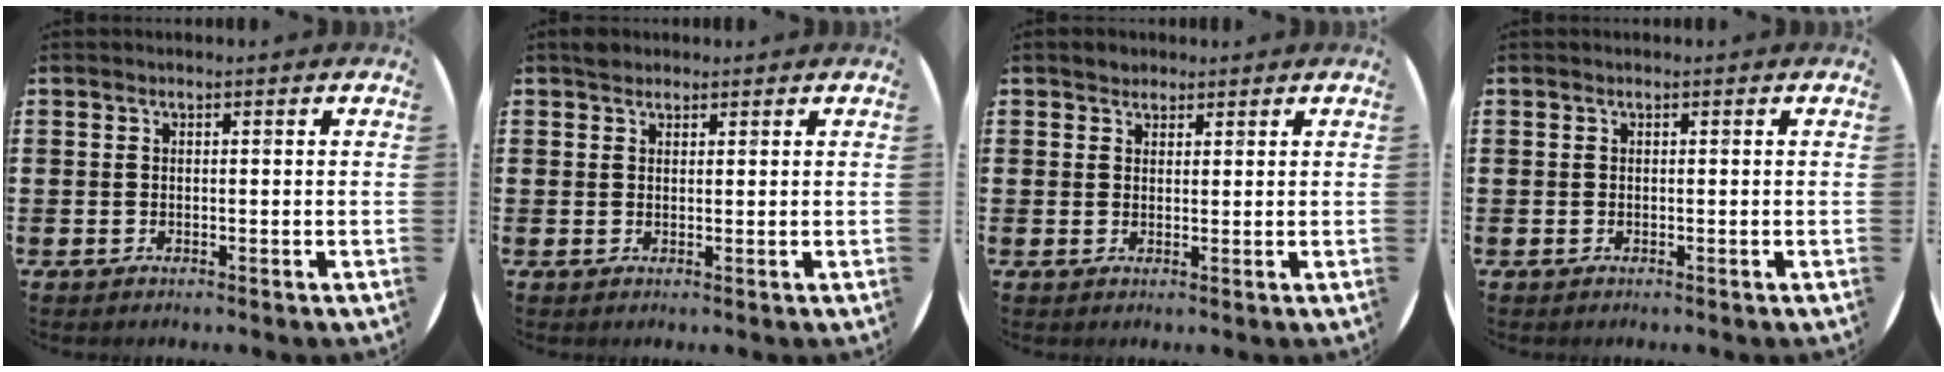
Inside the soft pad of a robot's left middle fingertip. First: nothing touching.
{"total": 1.3, "force": [1.2, 0.6, 0.0], "torque": [0.006, 0.001, 0.022]}
{"total": 1.6, "force": [1.4, 0.7, -0.1], "torque": [0.010, 0.001, 0.026]}
{"total": 0.0}